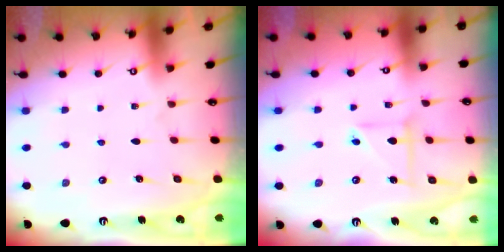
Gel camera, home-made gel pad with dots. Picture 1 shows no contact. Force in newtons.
{"total": 5.1, "press": 5.1, "slide": 0.4}